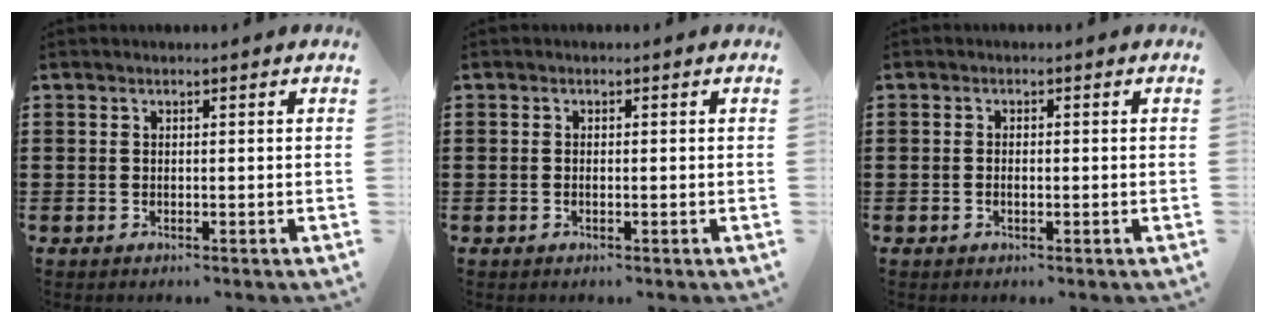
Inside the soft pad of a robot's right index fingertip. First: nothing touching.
{"total": 0.0}
{"total": 0.8, "force": [-0.3, 0.3, 0.7], "torque": [-0.014, -0.001, -0.005]}